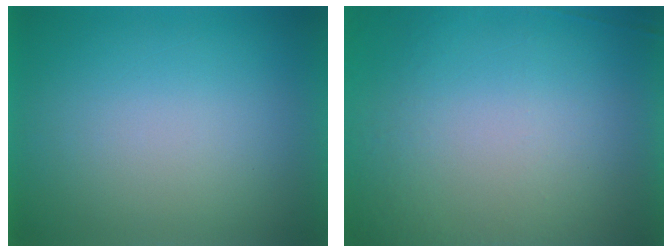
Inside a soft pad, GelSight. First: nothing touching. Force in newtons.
{"total": 6.1}